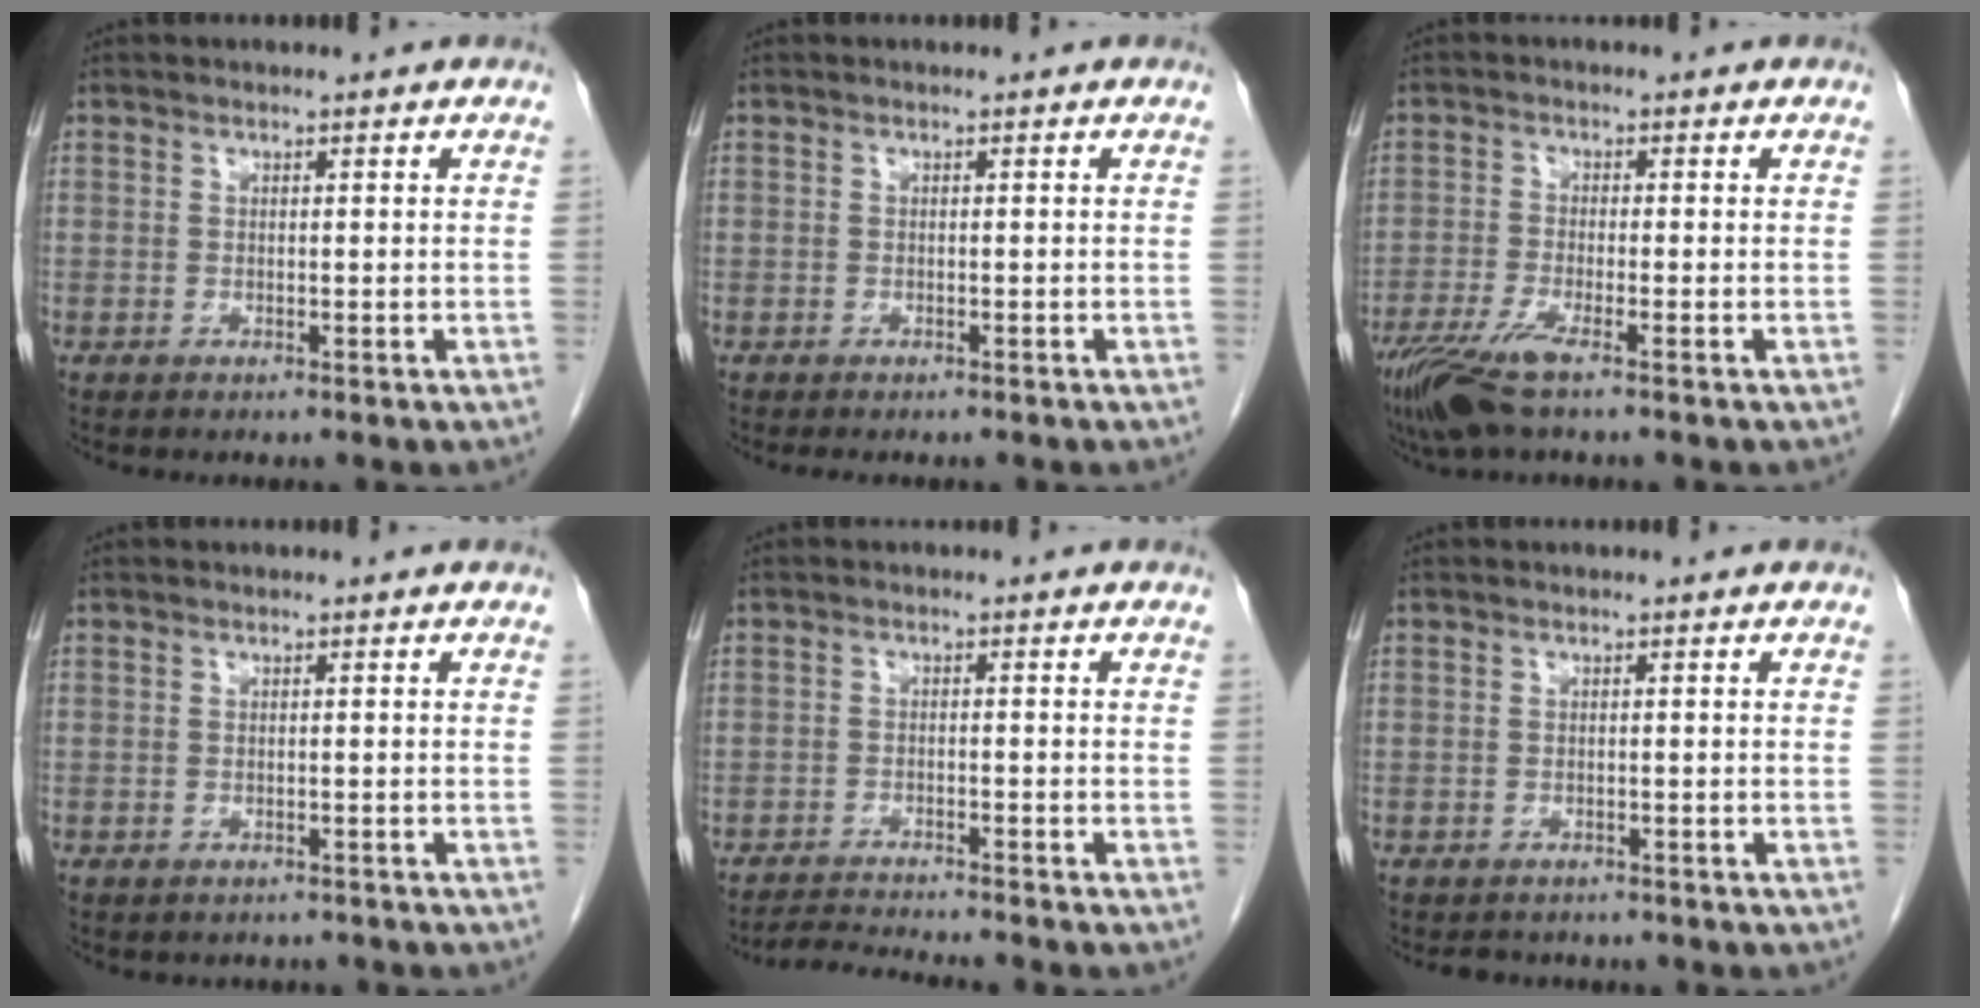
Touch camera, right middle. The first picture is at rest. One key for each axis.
{"total": 2.3, "fx": -2.0, "fy": 0.9, "fz": 0.9, "tx": -0.014, "ty": -0.006, "tz": -0.023}
{"total": 6.3, "fx": -4.2, "fy": 0.4, "fz": 4.7, "tx": -0.094, "ty": -0.018, "tz": -0.081}
{"total": 2.5, "fx": -2.3, "fy": 1.0, "fz": 0.2, "tx": -0.007, "ty": -0.002, "tz": -0.029}
{"total": 5.0, "fx": -4.8, "fy": -1.2, "fz": 0.8, "tx": -0.018, "ty": -0.020, "tz": -0.081}
{"total": 2.4, "fx": -2.3, "fy": 1.0, "fz": 0.1, "tx": -0.007, "ty": -0.004, "tz": -0.031}